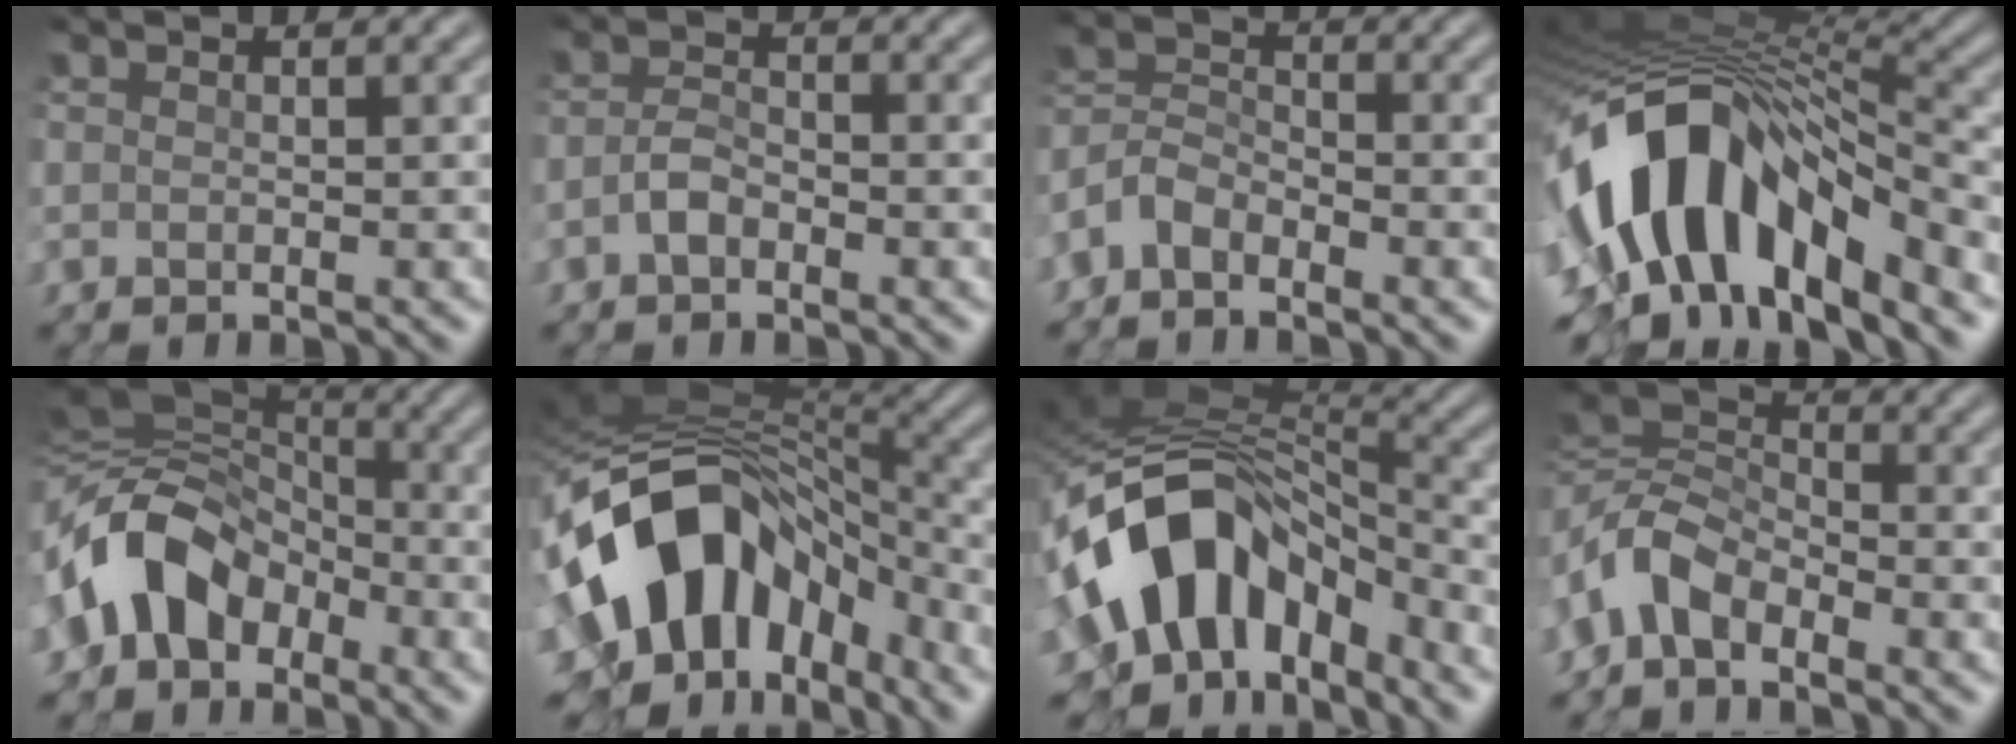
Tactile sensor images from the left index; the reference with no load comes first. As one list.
[{"total": 1.6, "force": [-0.9, 0.7, 1.1], "torque": [-0.027, 0.007, -0.020]}, {"total": 3.2, "force": [-2.5, 1.4, 1.3], "torque": [-0.034, 0.009, -0.063]}, {"total": 12.9, "force": [-5.5, 6.5, 9.7], "torque": [-0.165, 0.016, -0.097]}, {"total": 7.8, "force": [-3.0, 5.6, 4.6], "torque": [-0.077, 0.012, -0.069]}, {"total": 14.0, "force": [-2.6, 9.3, 10.0], "torque": [-0.183, -0.003, -0.046]}, {"total": 11.7, "force": [-4.9, 7.4, 7.7], "torque": [-0.133, 0.020, -0.093]}, {"total": 4.9, "force": [-2.6, 2.9, 3.0], "torque": [-0.065, 0.008, -0.070]}]